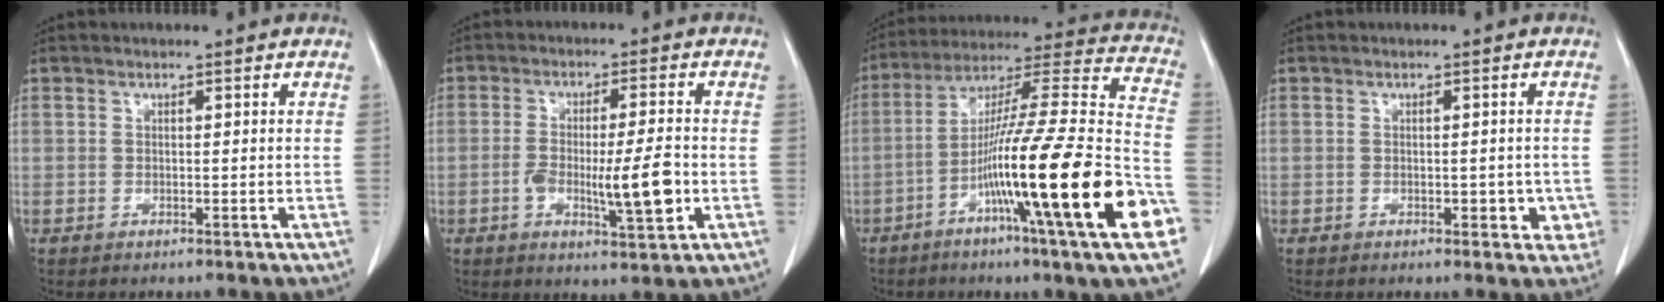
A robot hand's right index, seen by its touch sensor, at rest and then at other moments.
{"total": 8.7, "force": [-1.9, 1.2, 8.4], "torque": [-0.144, -0.001, -0.027]}
{"total": 29.0, "force": [-9.9, 0.4, 27.3], "torque": [-0.381, -0.026, -0.171]}
{"total": 3.5, "force": [-1.0, 1.9, 2.7], "torque": [-0.018, 0.003, -0.006]}